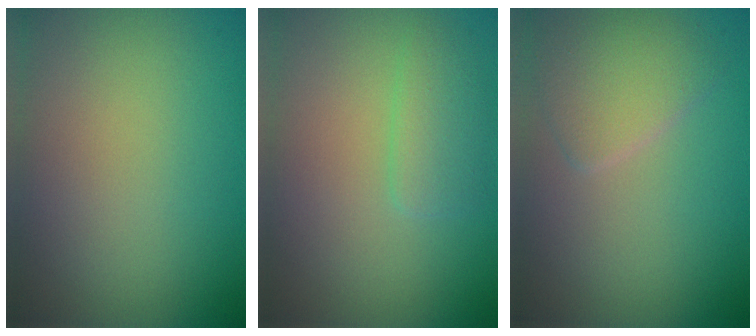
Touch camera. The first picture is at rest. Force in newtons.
{"total": 1.9, "press": 1.9, "slide": 0.1}
{"total": 2.9, "press": 2.9, "slide": 0.1}